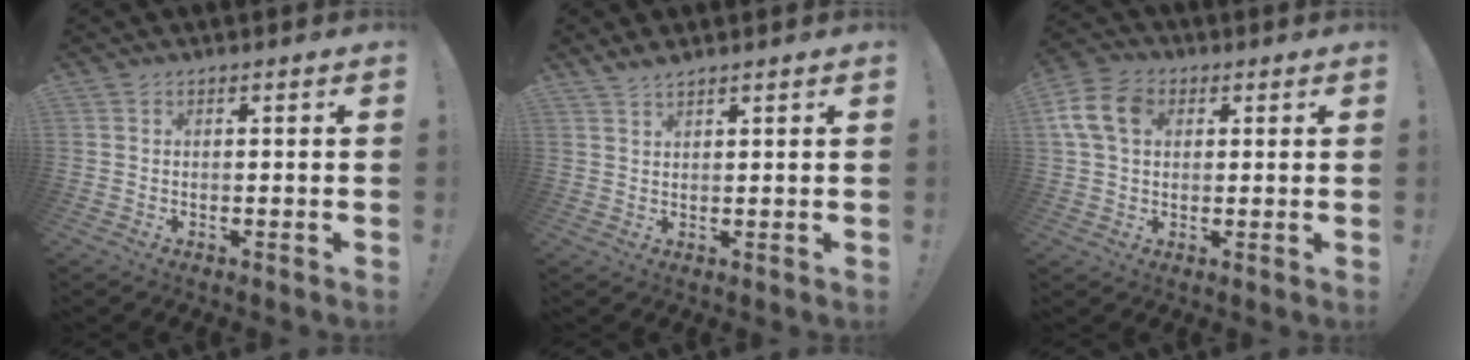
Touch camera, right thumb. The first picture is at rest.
{"total": 2.7, "force": [2.3, 0.4, 1.3], "torque": [-0.026, -0.011, 0.042]}
{"total": 11.6, "force": [3.3, 8.2, 7.4], "torque": [-0.149, 0.003, 0.065]}